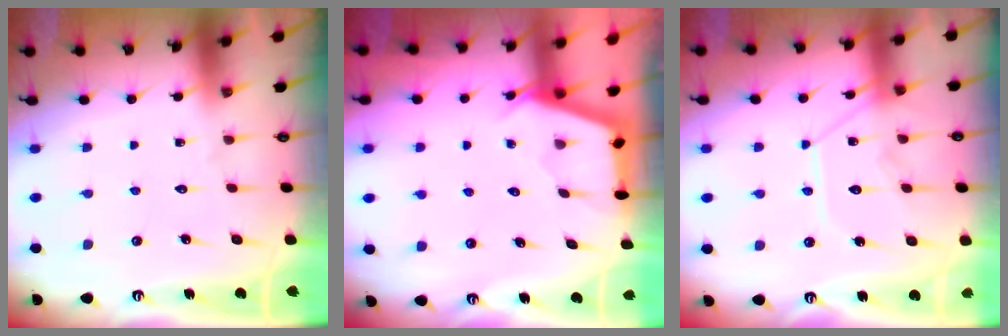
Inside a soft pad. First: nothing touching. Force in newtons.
{"total": 2.9, "press": 2.8, "slide": 0.3}
{"total": 12.7, "press": 12.6, "slide": 1.2}